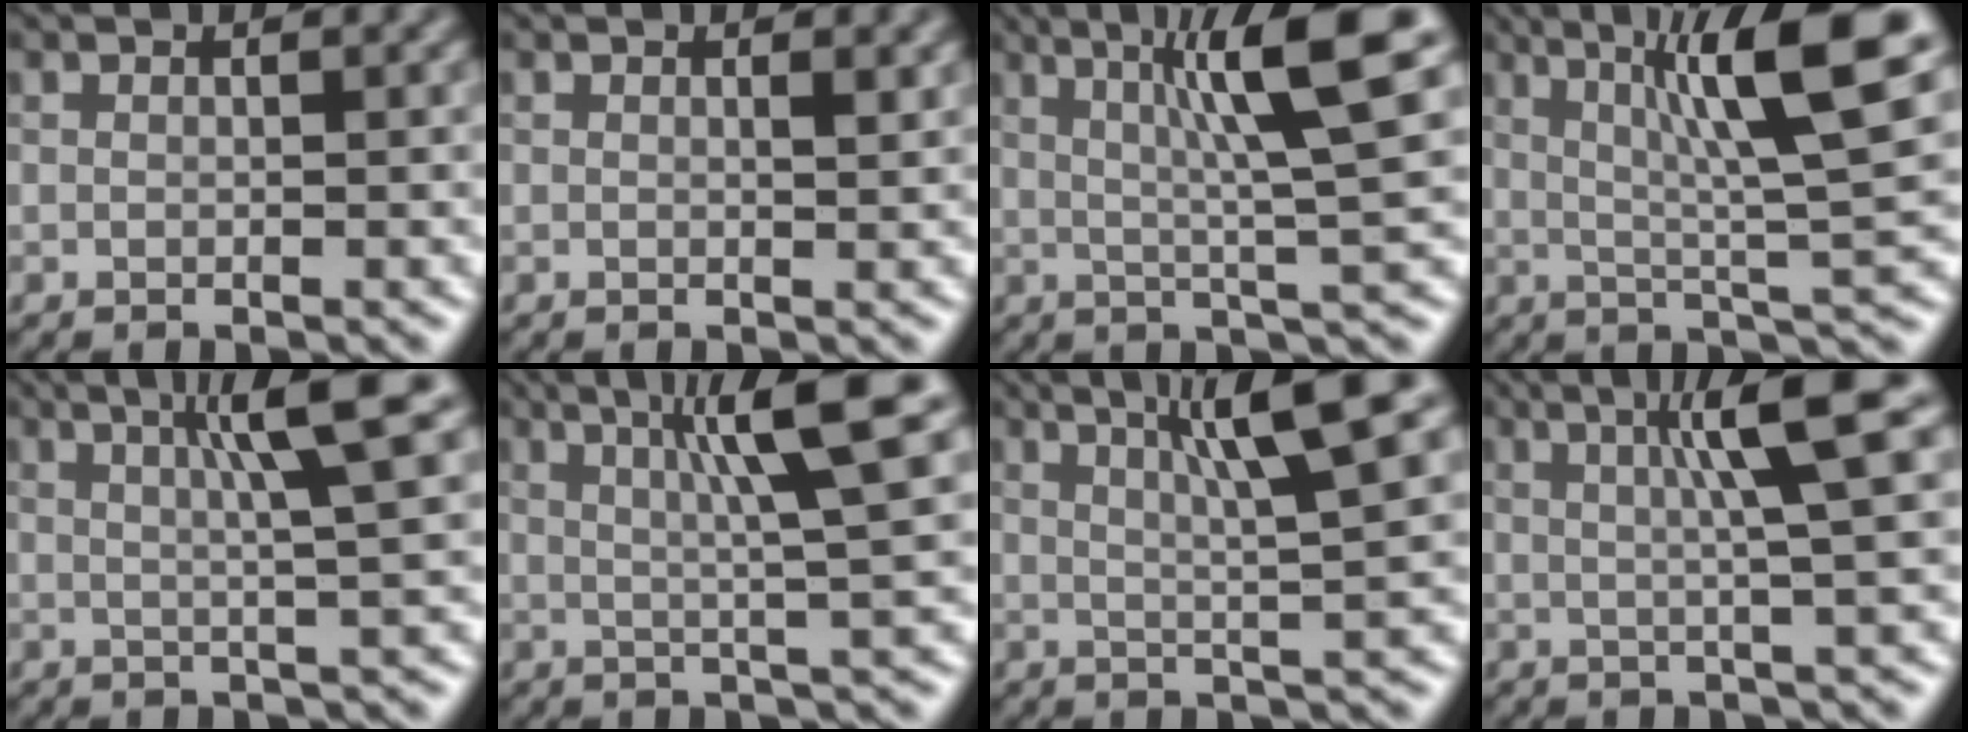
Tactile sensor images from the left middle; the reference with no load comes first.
{"total": 0.8, "force": [0.4, 0.2, 0.7], "torque": [-0.009, -0.003, 0.006]}
{"total": 9.3, "force": [2.8, 1.1, 8.8], "torque": [-0.124, 0.011, 0.042]}
{"total": 11.4, "force": [3.9, 1.8, 10.5], "torque": [-0.152, 0.013, 0.062]}
{"total": 6.8, "force": [2.4, 0.9, 6.4], "torque": [-0.083, 0.017, 0.035]}
{"total": 8.4, "force": [2.8, 1.0, 7.9], "torque": [-0.105, 0.016, 0.042]}
{"total": 8.1, "force": [3.4, 1.0, 7.3], "torque": [-0.097, 0.016, 0.055]}
{"total": 6.5, "force": [1.8, 0.7, 6.2], "torque": [-0.089, 0.018, 0.029]}